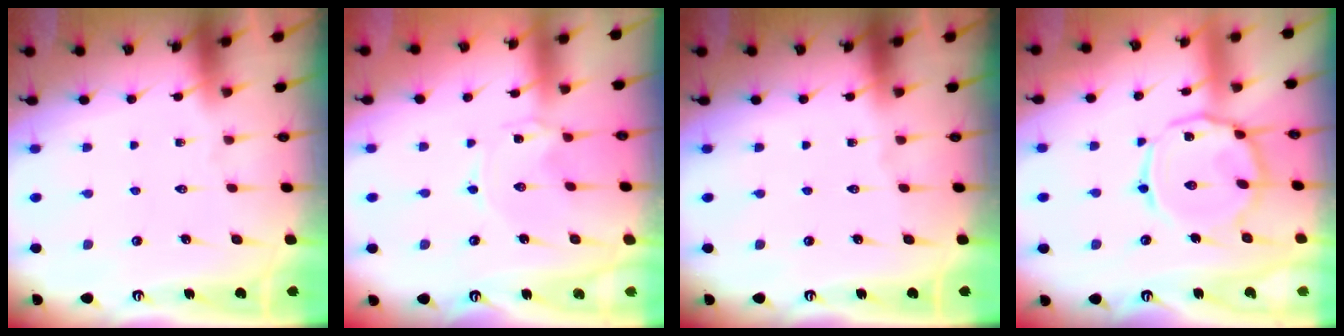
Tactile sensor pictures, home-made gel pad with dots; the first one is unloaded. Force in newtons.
{"total": 0.0}
{"total": 0.0}
{"total": 13.3, "press": 13.3, "slide": 0.9}